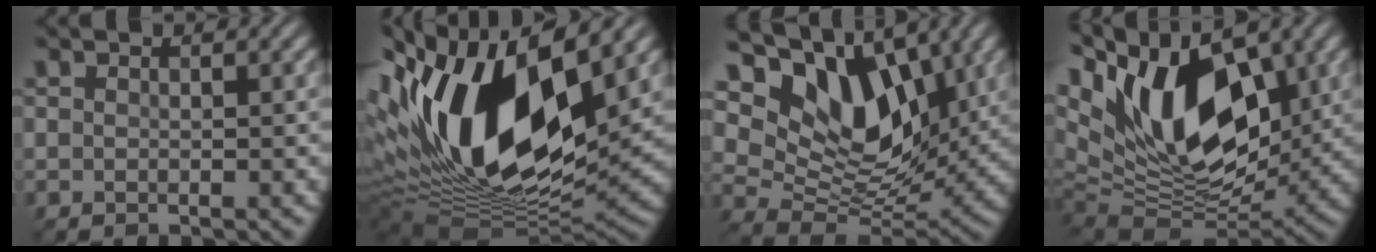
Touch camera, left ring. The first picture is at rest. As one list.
[{"total": 17.0, "force": [3.9, 9.0, 13.8], "torque": [-0.271, 0.002, 0.059]}, {"total": 11.8, "force": [5.8, 6.7, 7.8], "torque": [-0.143, -0.006, 0.104]}, {"total": 16.0, "force": [5.0, 8.5, 12.5], "torque": [-0.211, 0.012, 0.087]}]